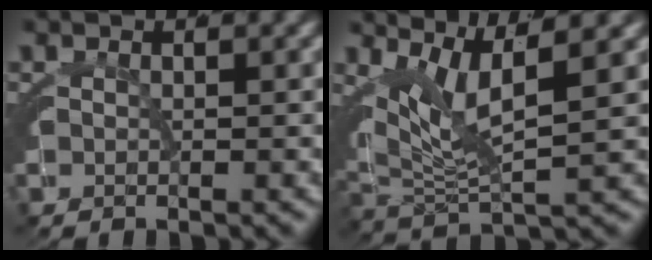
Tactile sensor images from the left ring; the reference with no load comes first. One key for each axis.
{"total": 5.8, "fx": 1.8, "fy": 2.6, "fz": 4.9, "tx": -0.101, "ty": -0.006, "tz": 0.035}